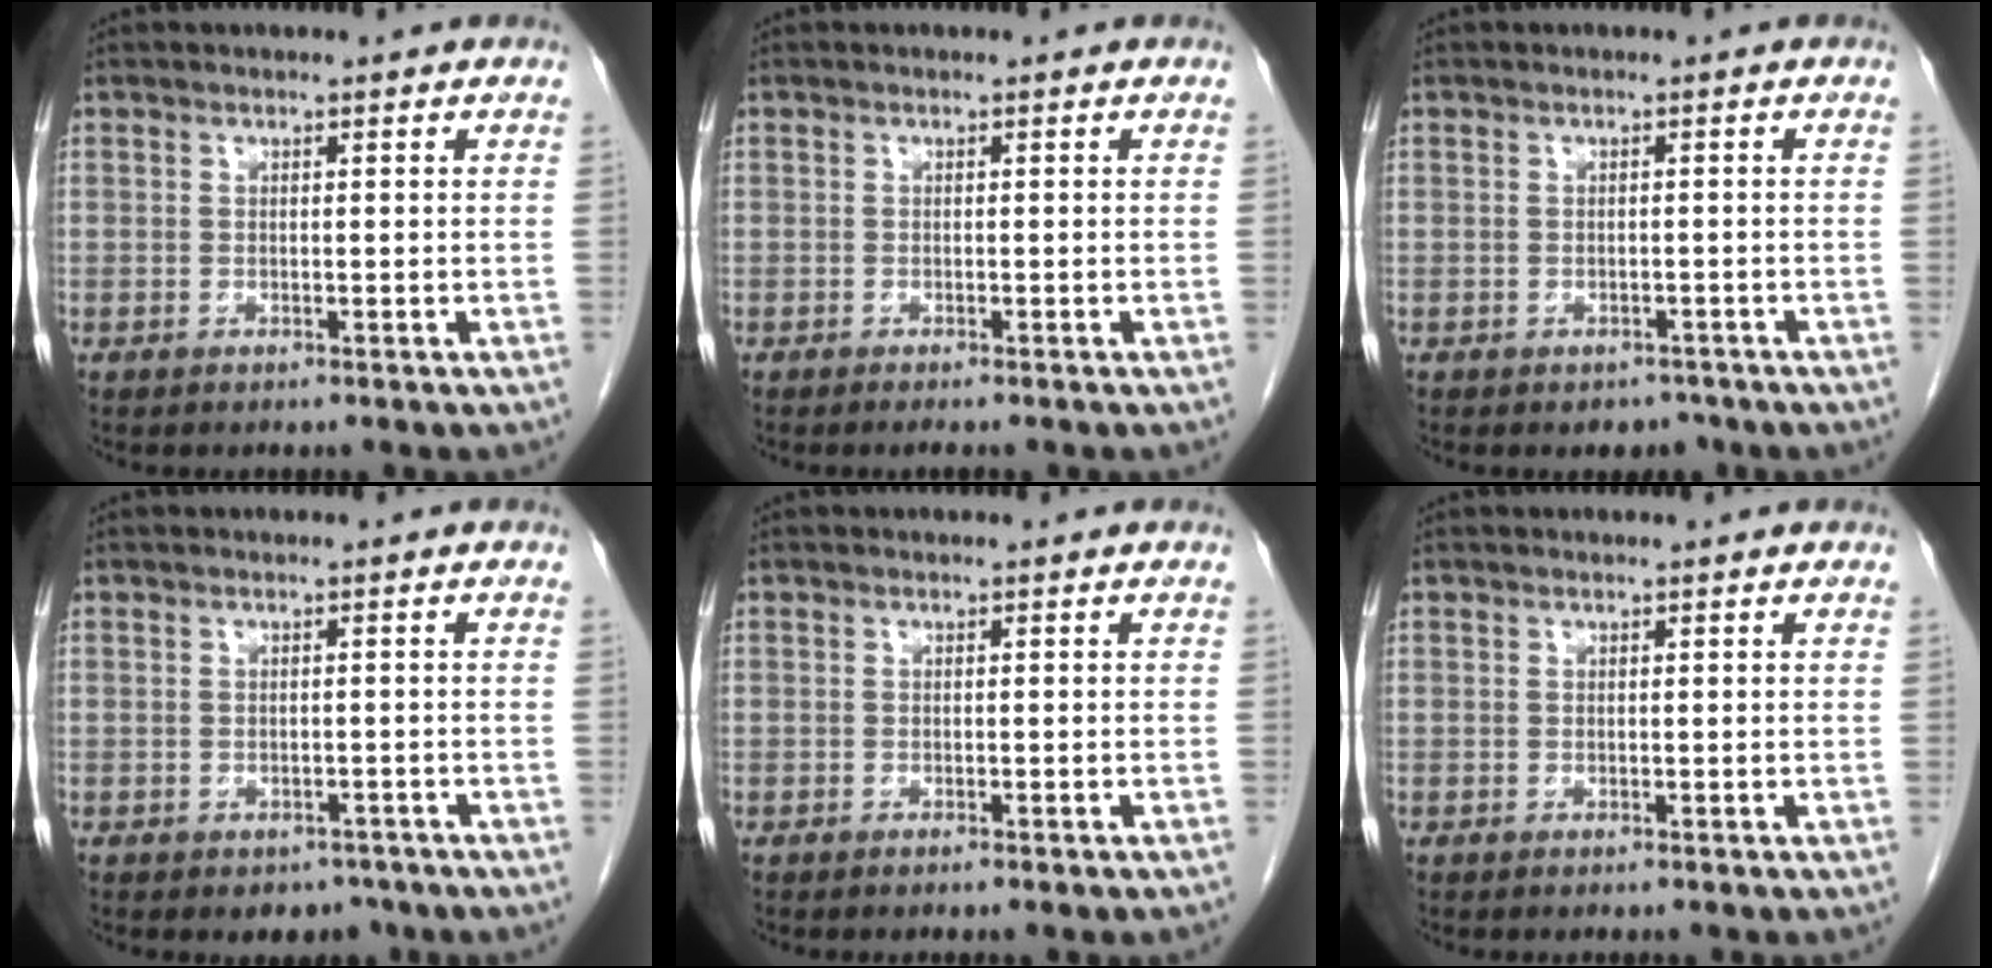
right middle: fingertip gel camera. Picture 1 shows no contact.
{"total": 1.3, "force": [-1.1, 0.1, 0.7], "torque": [-0.009, -0.002, -0.012]}
{"total": 1.8, "force": [-1.4, 1.1, 0.2], "torque": [-0.001, 0.004, -0.017]}
{"total": 2.7, "force": [-2.0, 1.6, 0.6], "torque": [-0.001, 0.006, -0.022]}
{"total": 1.4, "force": [-1.0, 0.1, 0.9], "torque": [-0.012, -0.001, -0.009]}
{"total": 0.0}